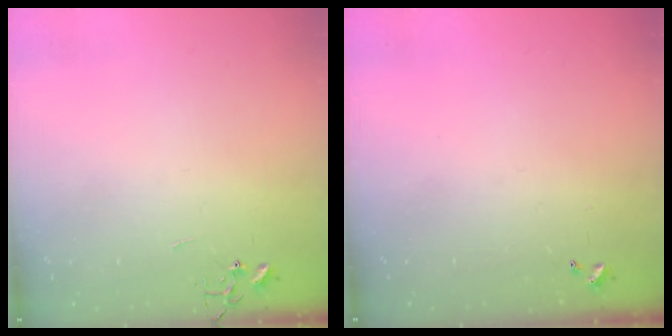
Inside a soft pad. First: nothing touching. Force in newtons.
{"total": 0.0}